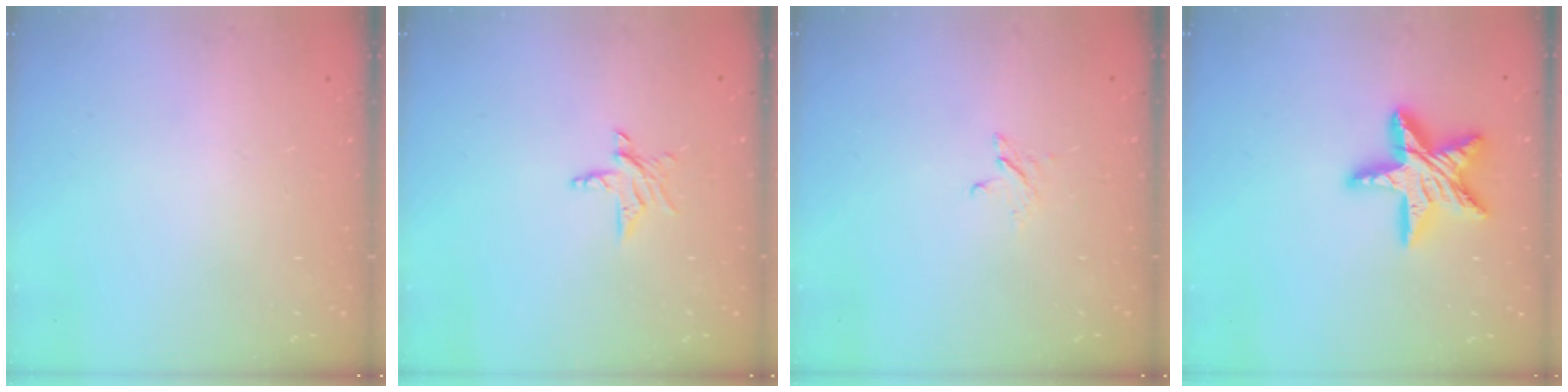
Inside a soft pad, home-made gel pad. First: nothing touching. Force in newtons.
{"total": 4.8, "press": 4.8, "slide": 0.4}
{"total": 2.8, "press": 2.8, "slide": 0.3}
{"total": 17.0, "press": 17.0, "slide": 1.4}